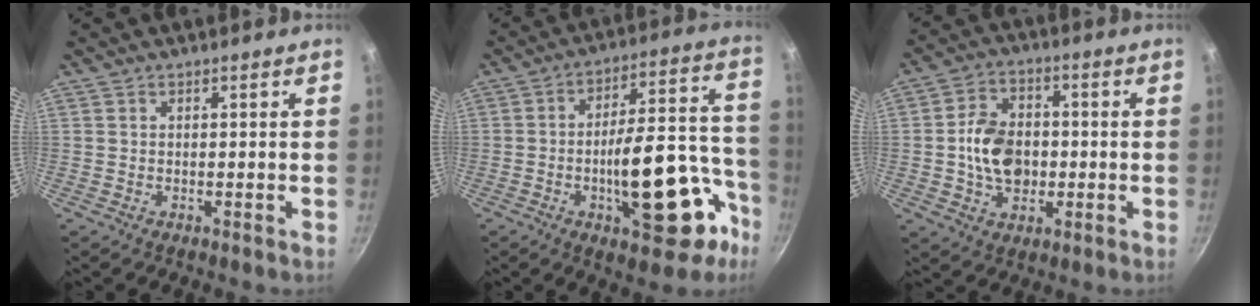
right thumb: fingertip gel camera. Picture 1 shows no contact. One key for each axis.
{"total": 21.1, "fx": -8.3, "fy": 8.9, "fz": 17.3, "tx": -0.197, "ty": 0.066, "tz": -0.113}
{"total": 10.8, "fx": -0.8, "fy": 8.0, "fz": 7.3, "tx": -0.102, "ty": 0.015, "tz": -0.017}